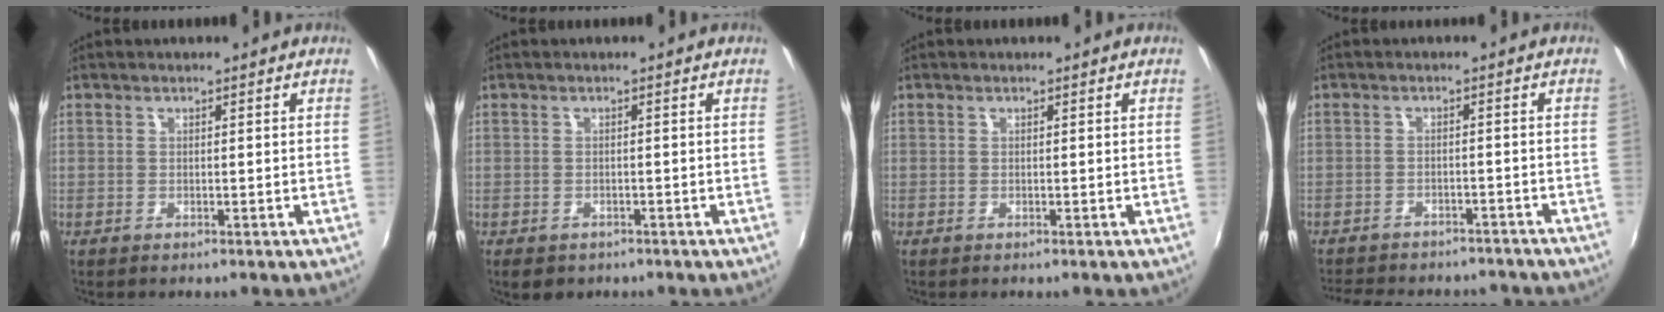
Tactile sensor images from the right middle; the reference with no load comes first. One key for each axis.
{"total": 2.9, "fx": -1.8, "fy": 2.0, "fz": 1.2, "tx": -0.027, "ty": -0.009, "tz": -0.022}
{"total": 0.0}
{"total": 13.9, "fx": -12.0, "fy": 4.8, "fz": 5.0, "tx": -0.115, "ty": -0.005, "tz": -0.157}